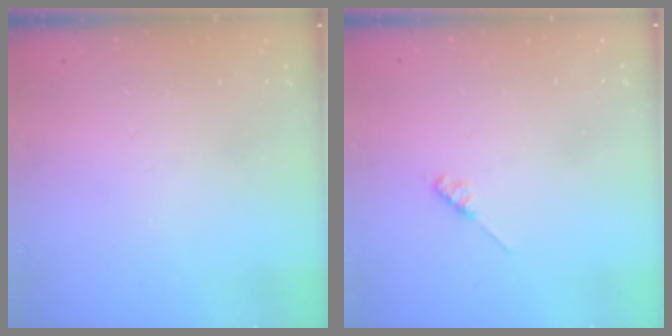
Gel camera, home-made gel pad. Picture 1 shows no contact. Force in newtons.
{"total": 2.6, "press": 2.5, "slide": 0.4}